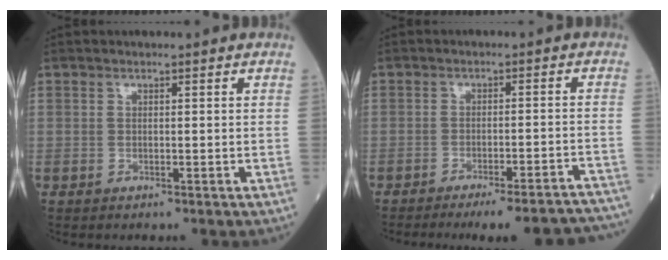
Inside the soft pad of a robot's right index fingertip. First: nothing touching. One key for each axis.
{"total": 16.3, "fx": -15.3, "fy": 0.8, "fz": 5.6, "tx": -0.028, "ty": 0.004, "tz": -0.180}